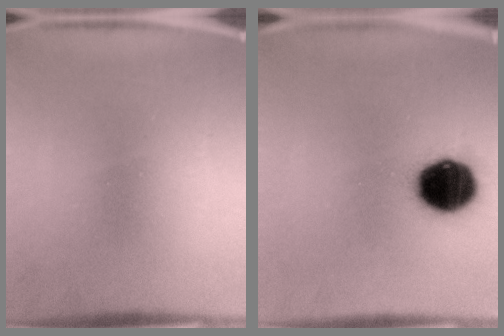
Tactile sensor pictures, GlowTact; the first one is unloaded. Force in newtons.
{"total": 15.8}